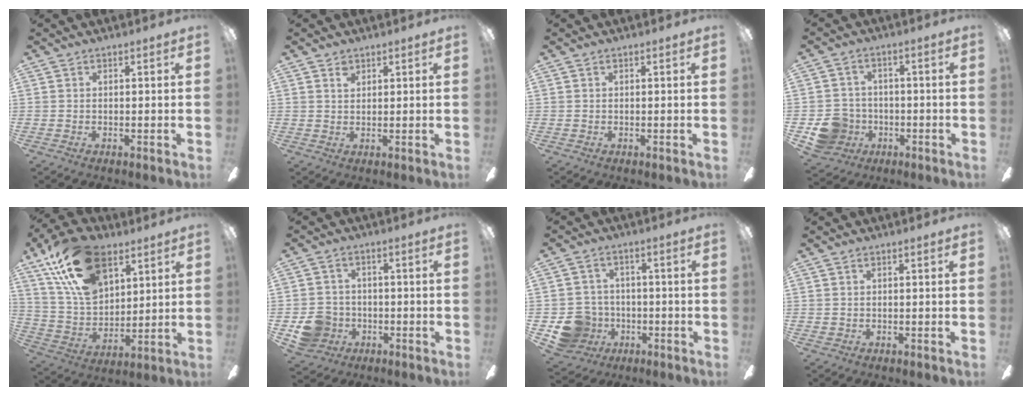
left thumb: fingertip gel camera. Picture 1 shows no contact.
{"total": 2.2, "force": [1.5, 1.3, 0.8], "torque": [-0.011, -0.003, 0.027]}
{"total": 0.0}
{"total": 8.7, "force": [-3.1, 7.9, 2.1], "torque": [-0.057, 0.027, -0.051]}
{"total": 20.9, "force": [11.9, 11.8, 12.5], "torque": [-0.263, -0.039, 0.215]}
{"total": 7.9, "force": [-2.8, 7.0, 2.2], "torque": [-0.050, 0.028, -0.046]}
{"total": 9.8, "force": [-3.7, 8.7, 2.5], "torque": [-0.067, 0.027, -0.060]}
{"total": 0.8, "force": [0.3, 0.7, 0.3], "torque": [-0.007, 0.005, 0.005]}